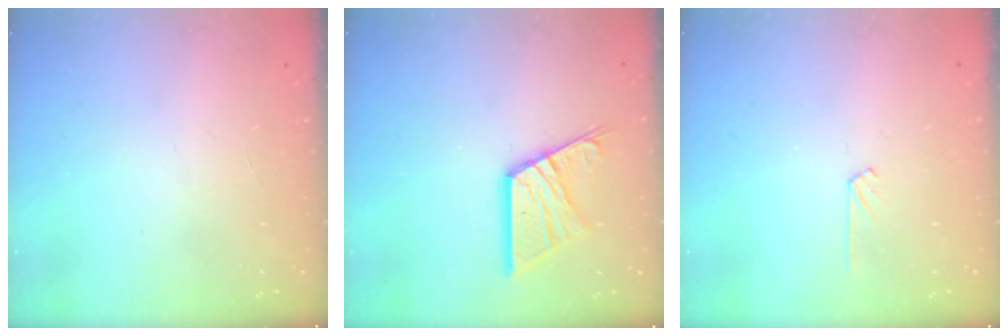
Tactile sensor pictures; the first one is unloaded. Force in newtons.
{"total": 11.7, "press": 11.6, "slide": 0.6}
{"total": 2.5, "press": 2.5, "slide": 0.3}